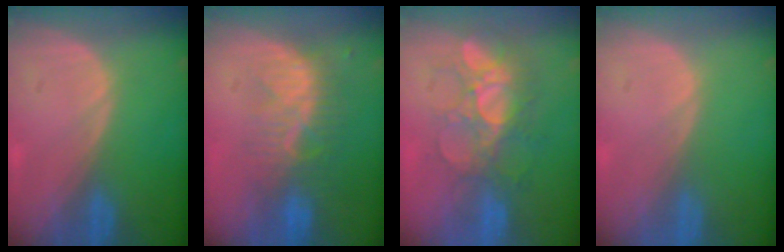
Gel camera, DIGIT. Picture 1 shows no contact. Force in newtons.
{"total": 8.2, "press": 7.3, "slide": 3.7}
{"total": 8.7, "press": 7.8, "slide": 3.7}
{"total": 0.0}